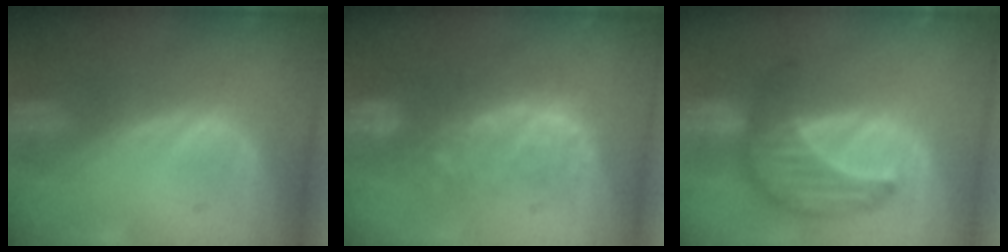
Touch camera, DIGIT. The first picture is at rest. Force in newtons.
{"total": 8.5, "press": 8.0, "slide": 2.8}
{"total": 7.7, "press": 7.7, "slide": 0.4}